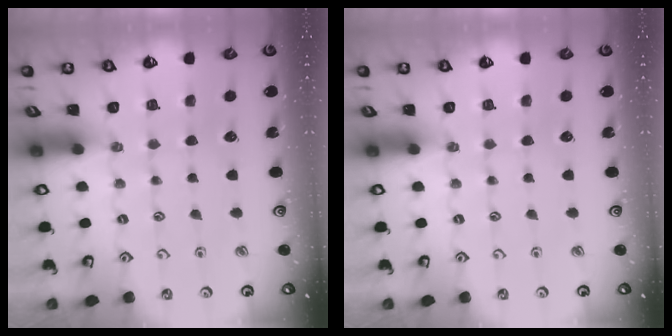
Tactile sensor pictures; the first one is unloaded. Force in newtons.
{"total": 0.0}